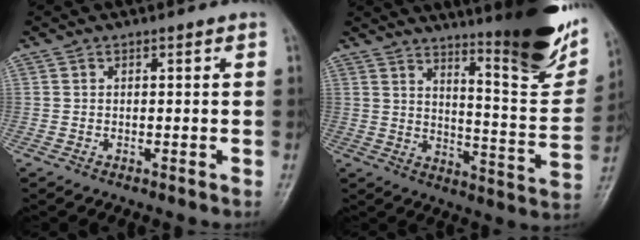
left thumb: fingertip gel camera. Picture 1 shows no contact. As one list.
[{"total": 21.3, "force": [14.6, 3.8, 15.0], "torque": [-0.175, -0.094, 0.206]}]